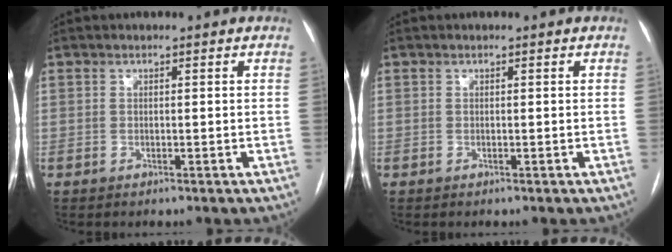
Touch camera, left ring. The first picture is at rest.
{"total": 0.0}